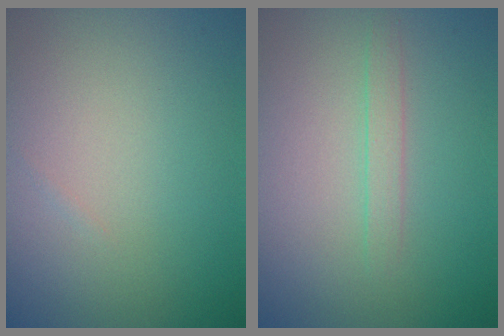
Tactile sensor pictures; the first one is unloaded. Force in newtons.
{"total": 1.2, "press": 1.2, "slide": 0.2}